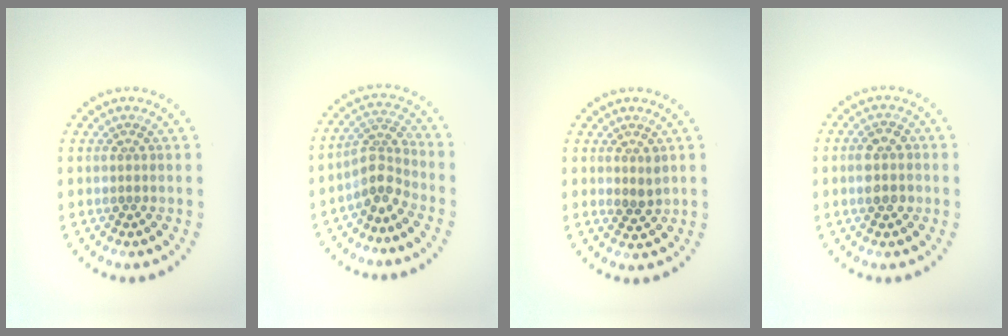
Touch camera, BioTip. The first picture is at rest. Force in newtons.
{"total": 2.9, "press": 2.2, "slide": 1.9}
{"total": 1.2, "press": 1.1, "slide": 0.5}
{"total": 2.6, "press": 2.6, "slide": 0.2}